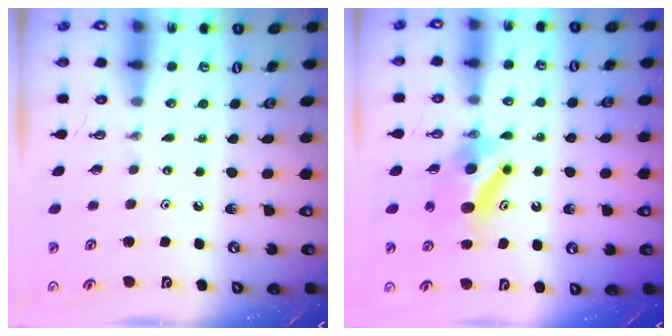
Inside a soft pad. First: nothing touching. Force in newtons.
{"total": 7.6, "press": 6.8, "slide": 3.5}